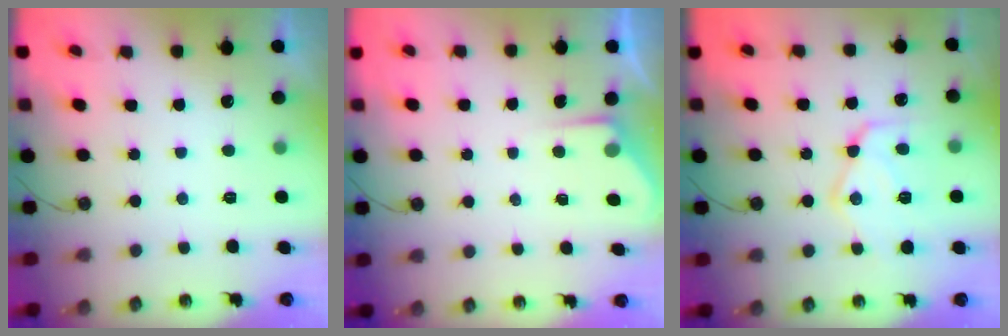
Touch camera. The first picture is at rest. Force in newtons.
{"total": 2.8, "press": 2.8, "slide": 0.4}
{"total": 15.3, "press": 15.3, "slide": 1.4}